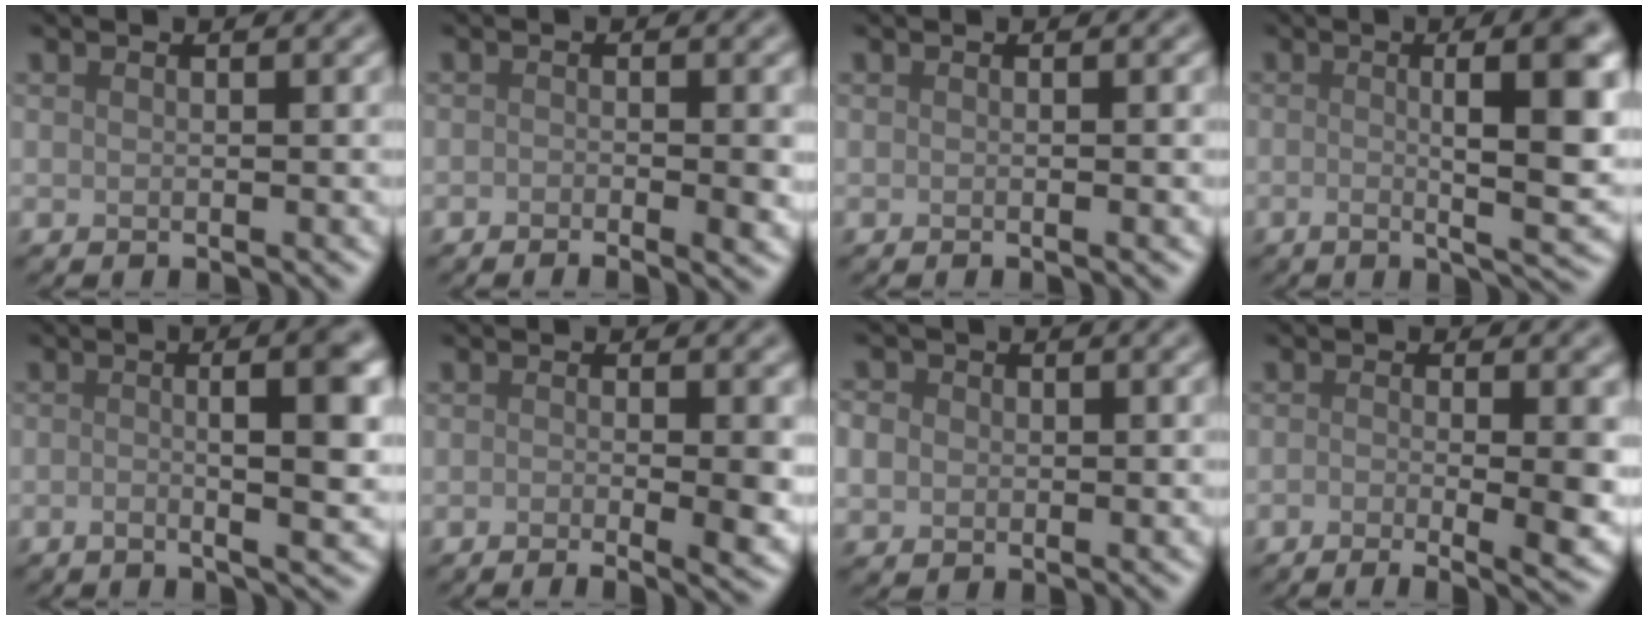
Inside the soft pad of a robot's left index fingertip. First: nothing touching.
{"total": 2.5, "force": [-0.9, 0.8, 2.1], "torque": [-0.033, -0.005, -0.014]}
{"total": 0.7, "force": [-0.2, 0.1, 0.7], "torque": [-0.006, -0.003, -0.003]}
{"total": 10.7, "force": [0.3, 3.3, 10.2], "torque": [-0.117, 0.007, 0.002]}
{"total": 8.4, "force": [-0.4, 2.9, 7.9], "torque": [-0.082, 0.007, -0.012]}
{"total": 4.9, "force": [-1.2, 1.5, 4.5], "torque": [-0.060, -0.014, -0.012]}
{"total": 4.1, "force": [0.6, 3.6, 1.8], "torque": [-0.038, 0.020, -0.007]}
{"total": 6.8, "force": [-1.8, 2.3, 6.2], "torque": [-0.076, -0.009, -0.024]}